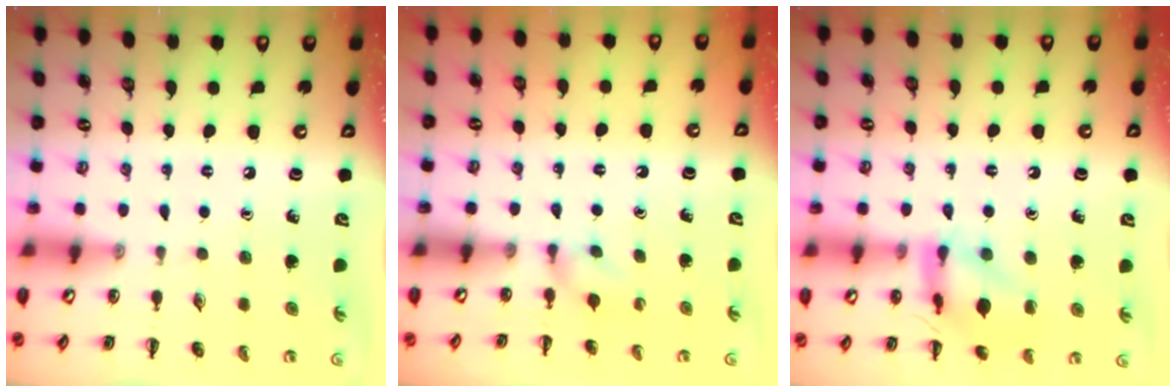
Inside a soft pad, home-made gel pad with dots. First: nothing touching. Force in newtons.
{"total": 2.9, "press": 2.7, "slide": 1.0}
{"total": 12.6, "press": 12.6, "slide": 1.3}